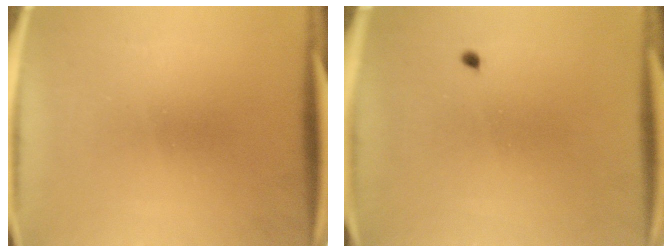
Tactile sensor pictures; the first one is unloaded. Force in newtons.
{"total": 0.5}